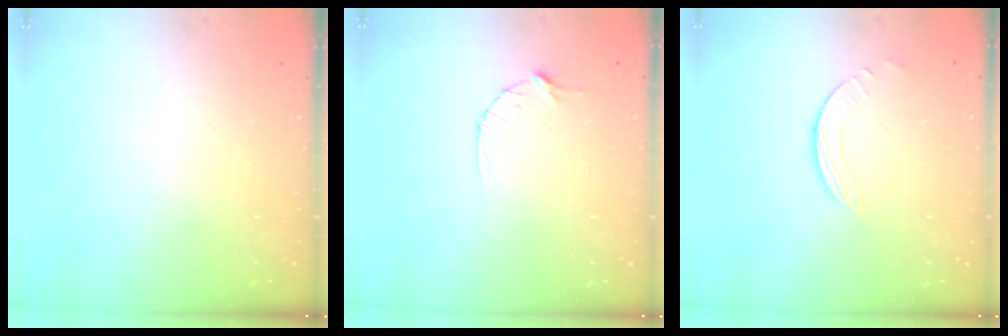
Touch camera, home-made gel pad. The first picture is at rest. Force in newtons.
{"total": 4.4, "press": 4.4, "slide": 0.6}
{"total": 2.0, "press": 2.0, "slide": 0.2}